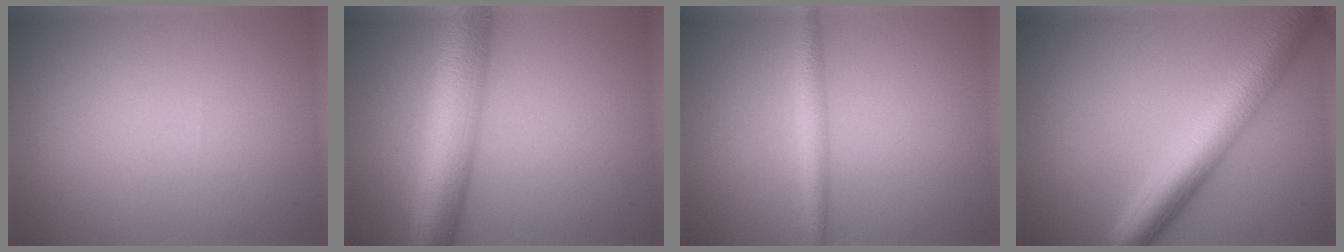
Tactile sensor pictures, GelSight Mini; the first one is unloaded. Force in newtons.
{"total": 8.7, "press": 8.7, "slide": 0.2}
{"total": 1.9, "press": 1.9, "slide": 0.1}
{"total": 7.6, "press": 7.6, "slide": 0.3}